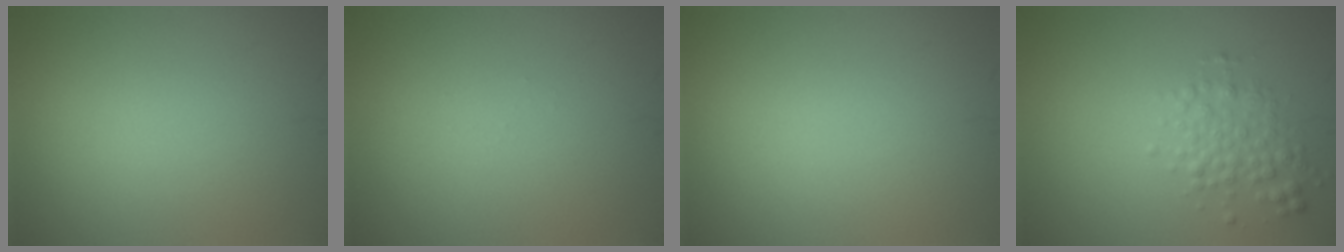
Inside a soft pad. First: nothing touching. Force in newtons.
{"total": 0.0}
{"total": 0.0}
{"total": 2.5, "press": 2.5, "slide": 0.0}